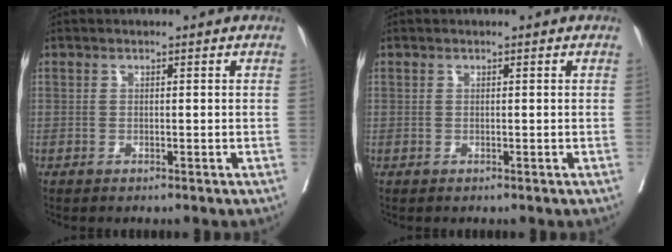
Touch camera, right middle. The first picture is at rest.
{"total": 0.0}